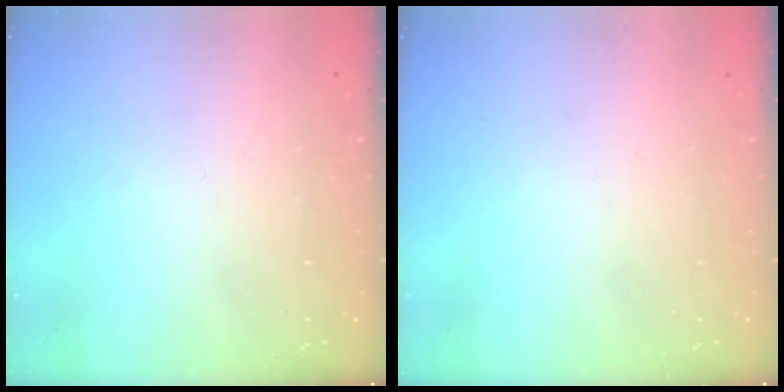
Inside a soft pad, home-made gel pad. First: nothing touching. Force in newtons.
{"total": 0.0}